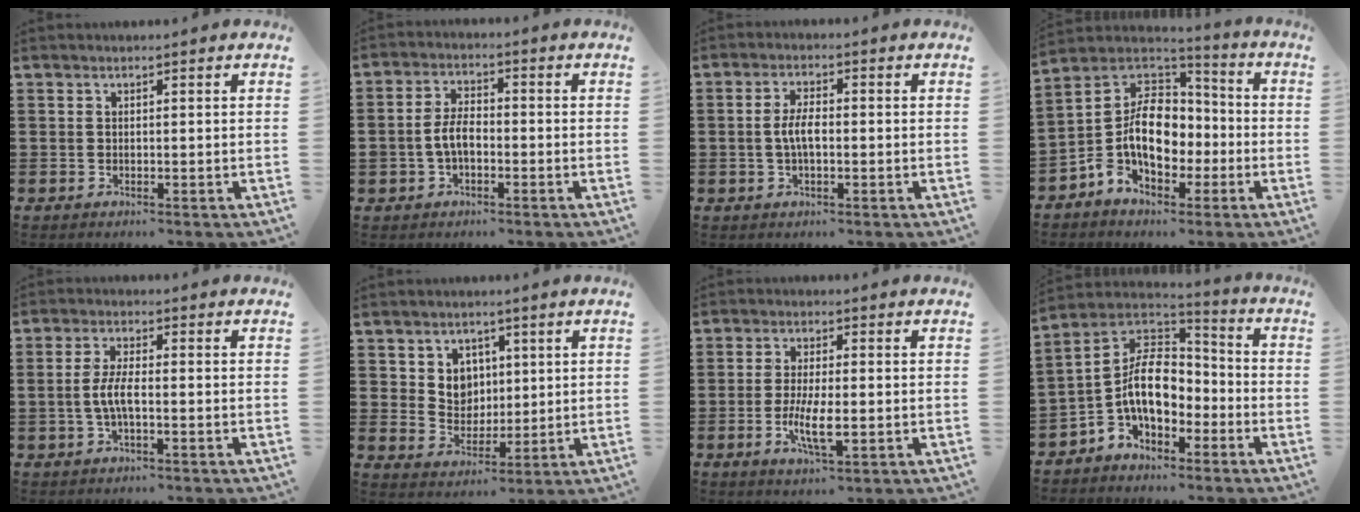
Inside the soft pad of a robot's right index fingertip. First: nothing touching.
{"total": 4.6, "force": [-1.2, 2.8, 3.5], "torque": [-0.080, 0.004, -0.026]}
{"total": 4.0, "force": [-0.5, 1.6, 3.6], "torque": [-0.081, -0.002, -0.014]}
{"total": 11.2, "force": [-2.5, 7.7, 7.7], "torque": [-0.173, -0.001, -0.052]}
{"total": 4.2, "force": [-0.8, 1.3, 3.9], "torque": [-0.093, -0.002, -0.023]}
{"total": 4.9, "force": [1.9, 4.4, 1.1], "torque": [-0.037, 0.006, 0.032]}
{"total": 6.4, "force": [-1.4, 1.8, 6.0], "torque": [-0.121, -0.007, -0.028]}
{"total": 10.2, "force": [-2.3, 6.2, 7.8], "torque": [-0.187, -0.004, -0.053]}